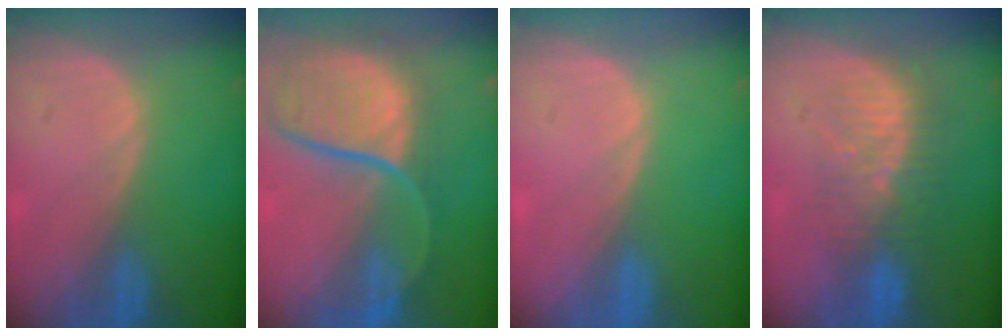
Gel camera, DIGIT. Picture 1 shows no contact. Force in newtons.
{"total": 12.2, "press": 9.9, "slide": 7.1}
{"total": 0.0}
{"total": 8.3, "press": 7.8, "slide": 2.9}